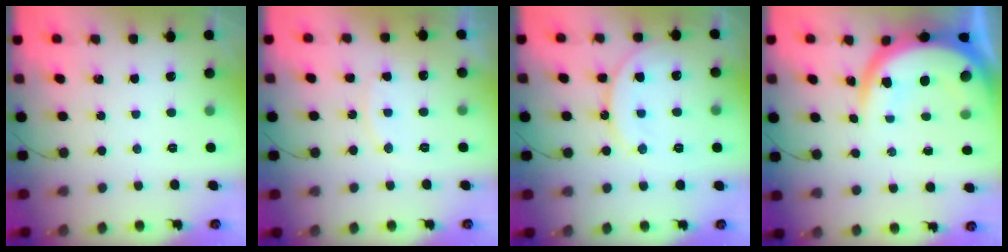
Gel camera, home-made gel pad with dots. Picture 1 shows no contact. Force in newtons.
{"total": 7.4, "press": 7.4, "slide": 0.3}
{"total": 14.3, "press": 14.2, "slide": 1.6}
{"total": 13.8, "press": 13.7, "slide": 1.3}